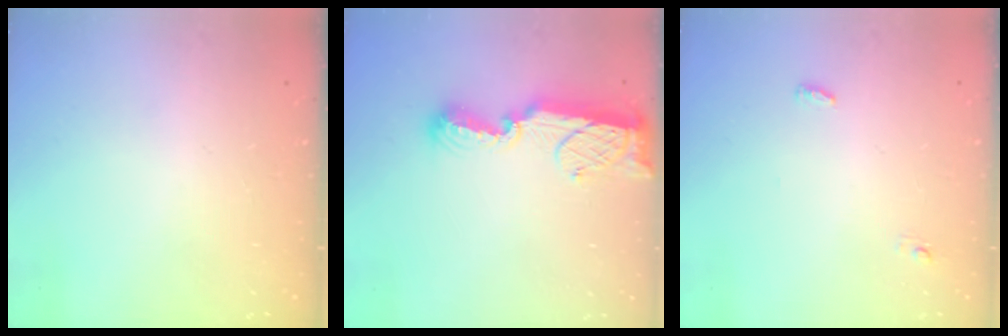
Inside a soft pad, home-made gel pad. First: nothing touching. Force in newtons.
{"total": 12.8, "press": 11.4, "slide": 5.9}
{"total": 3.6, "press": 3.4, "slide": 1.0}